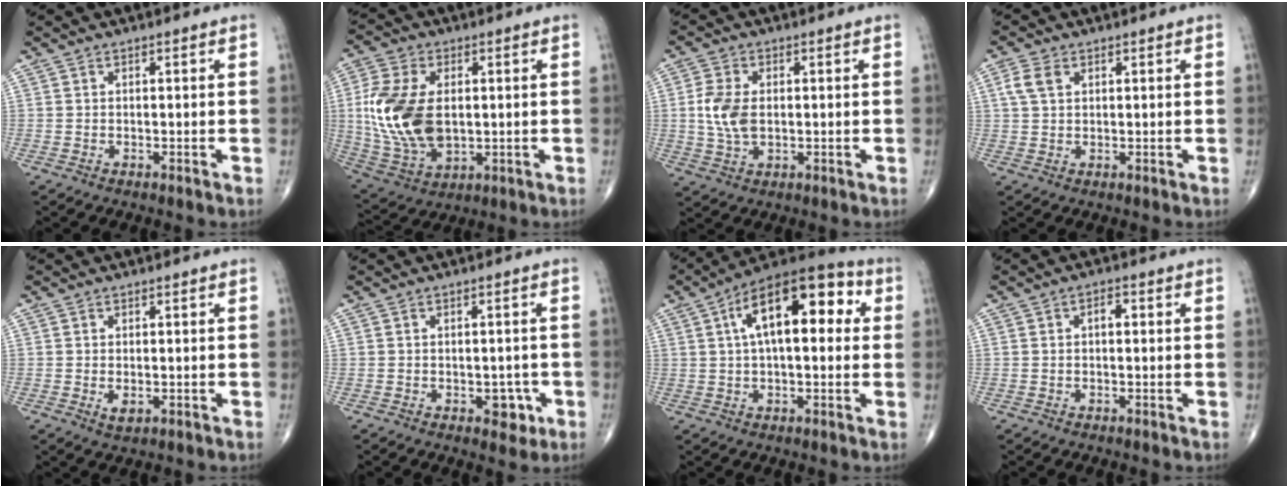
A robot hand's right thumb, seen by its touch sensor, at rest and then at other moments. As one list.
[{"total": 17.2, "force": [1.0, 10.5, 13.6], "torque": [-0.281, -0.011, 0.030]}, {"total": 7.1, "force": [0.3, 4.4, 5.6], "torque": [-0.121, 0.001, 0.008]}, {"total": 3.8, "force": [1.4, 2.5, 2.5], "torque": [-0.056, 0.008, 0.030]}, {"total": 2.1, "force": [-0.4, 1.2, 1.6], "torque": [-0.026, -0.005, -0.004]}, {"total": 3.8, "force": [-1.4, 2.5, 2.6], "torque": [-0.005, 0.005, -0.016]}, {"total": 17.7, "force": [4.3, 8.2, 15.1], "torque": [-0.209, 0.034, 0.057]}, {"total": 2.6, "force": [0.4, 1.4, 2.2], "torque": [-0.029, 0.010, 0.002]}]